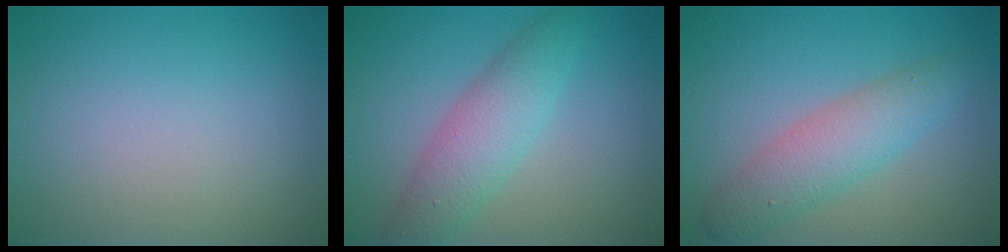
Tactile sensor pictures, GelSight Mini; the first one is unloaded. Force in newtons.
{"total": 4.5, "press": 4.5, "slide": 0.0}
{"total": 4.1, "press": 4.1, "slide": 0.0}